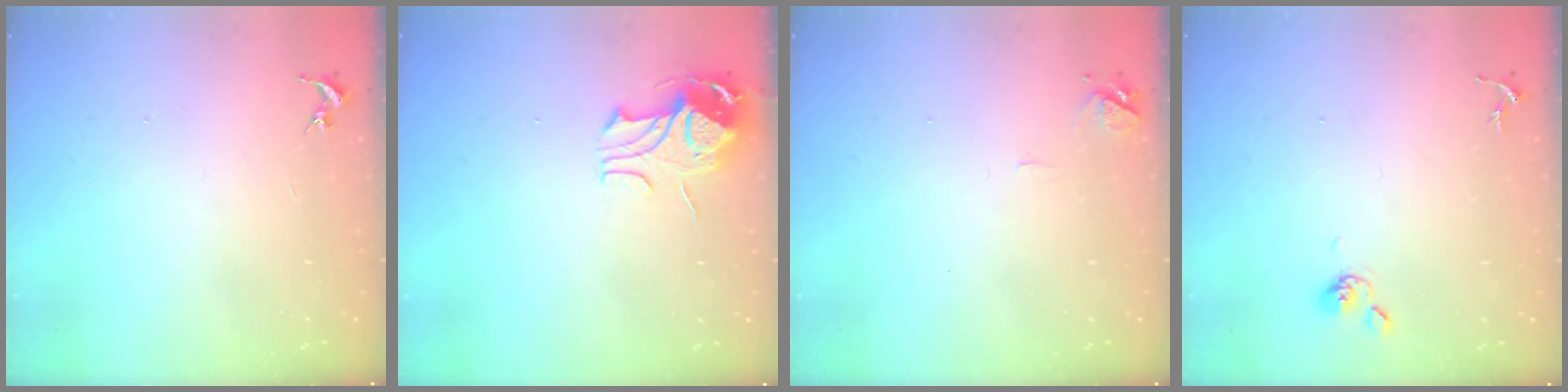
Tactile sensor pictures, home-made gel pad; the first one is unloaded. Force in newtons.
{"total": 9.6, "press": 9.6, "slide": 1.1}
{"total": 6.3, "press": 6.3, "slide": 0.7}
{"total": 4.4, "press": 4.3, "slide": 0.8}